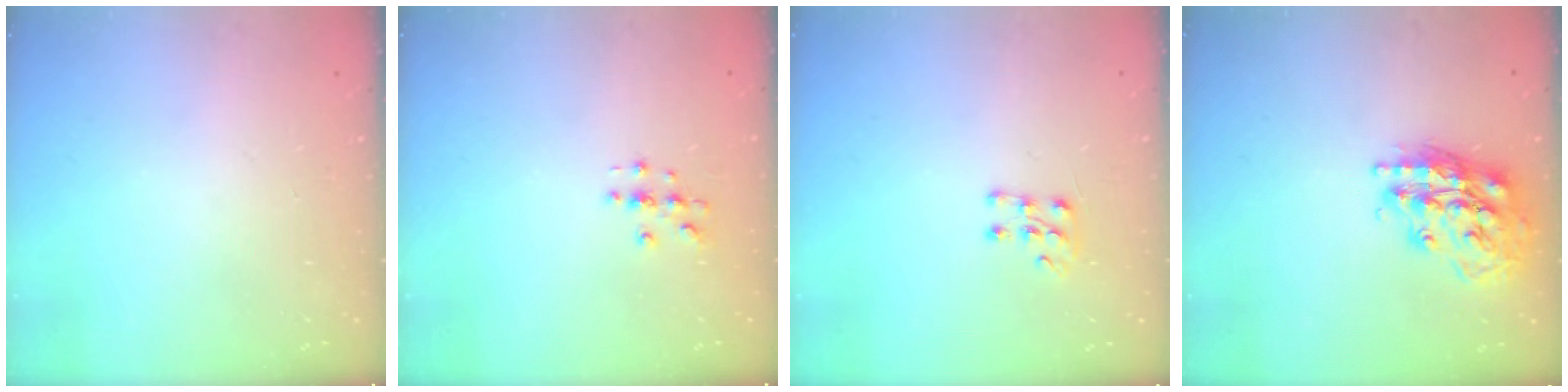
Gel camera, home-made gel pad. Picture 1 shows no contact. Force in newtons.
{"total": 2.7, "press": 2.7, "slide": 0.3}
{"total": 6.3, "press": 6.1, "slide": 1.6}
{"total": 18.4, "press": 18.3, "slide": 1.7}